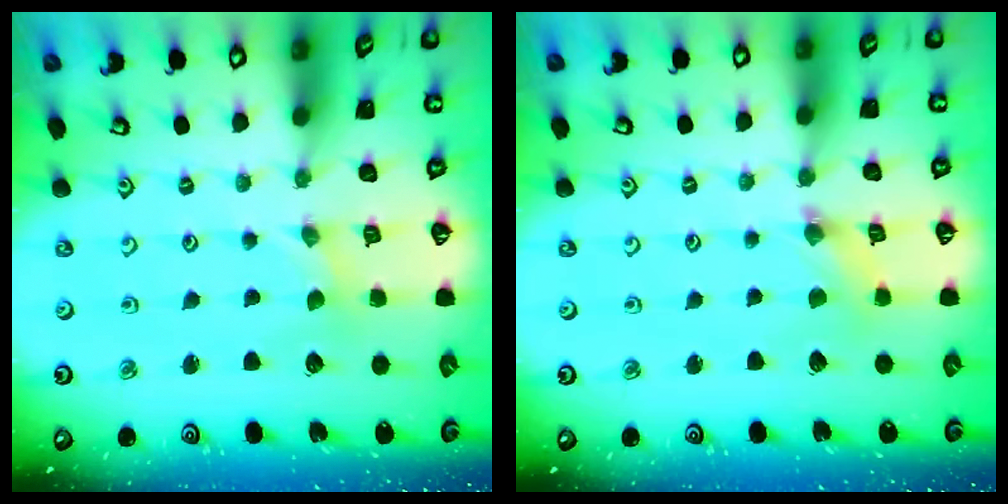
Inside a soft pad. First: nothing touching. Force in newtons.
{"total": 1.9, "press": 1.8, "slide": 0.3}